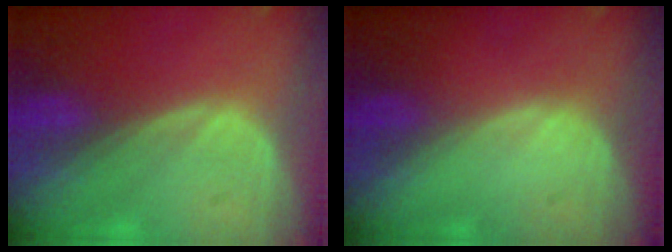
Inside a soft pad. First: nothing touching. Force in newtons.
{"total": 0.0}